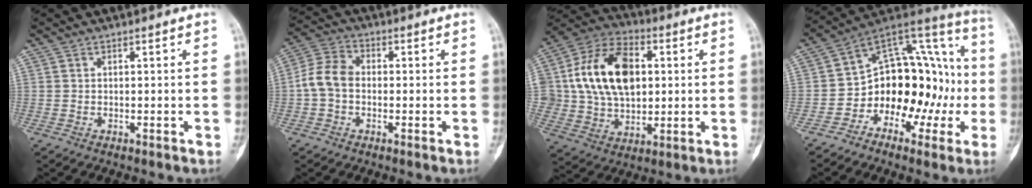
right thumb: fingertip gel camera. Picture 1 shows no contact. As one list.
[{"total": 6.9, "force": [-0.8, 5.1, 4.6], "torque": [-0.085, 0.023, -0.027]}, {"total": 19.4, "force": [3.1, 13.2, 13.8], "torque": [-0.221, 0.011, 0.057]}, {"total": 19.2, "force": [-4.0, 13.2, 13.4], "torque": [-0.124, 0.096, -0.059]}]